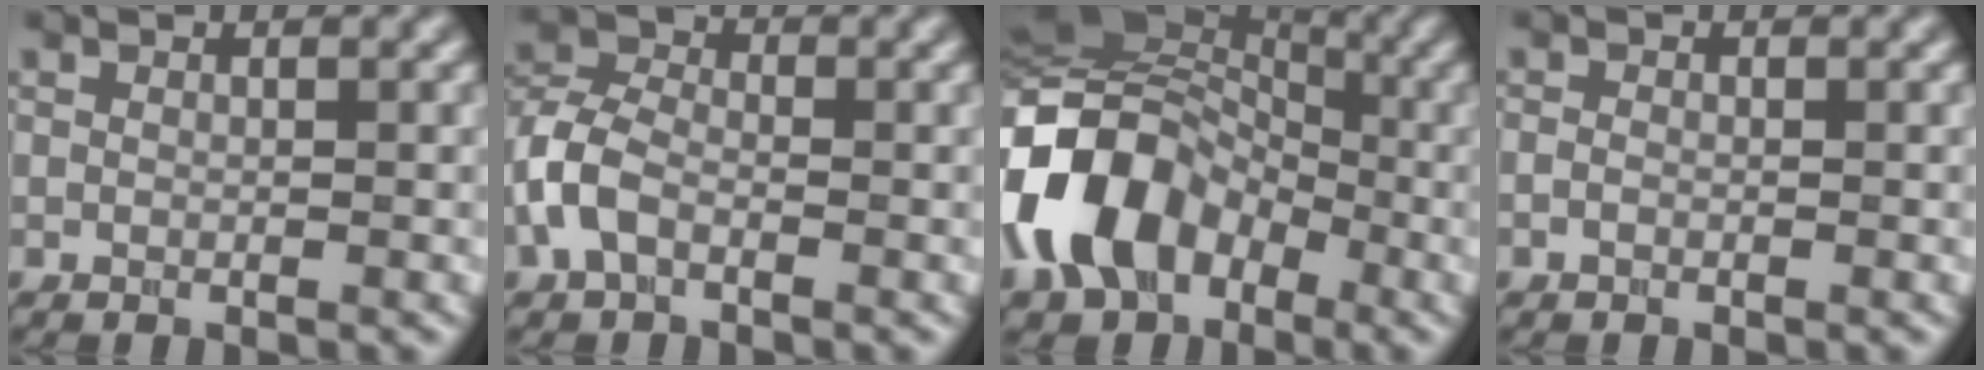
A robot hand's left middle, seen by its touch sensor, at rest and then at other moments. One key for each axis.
{"total": 4.0, "fx": -1.7, "fy": 2.4, "fz": 2.7, "tx": -0.064, "ty": 0.011, "tz": -0.047}
{"total": 11.9, "fx": -4.0, "fy": 8.2, "fz": 7.6, "tx": -0.148, "ty": 0.019, "tz": -0.097}
{"total": 0.7, "fx": -0.4, "fy": 0.4, "fz": 0.4, "tx": -0.009, "ty": -0.001, "tz": -0.009}